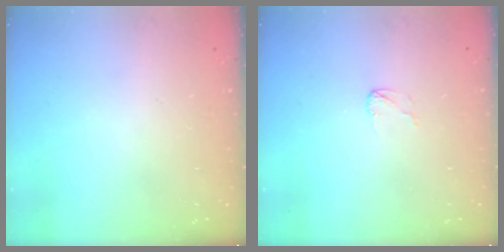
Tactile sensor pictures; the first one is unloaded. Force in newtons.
{"total": 2.7, "press": 2.7, "slide": 0.2}